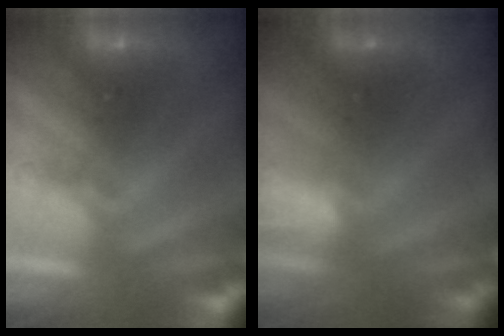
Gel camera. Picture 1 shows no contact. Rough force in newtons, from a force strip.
{"total": 1.4}